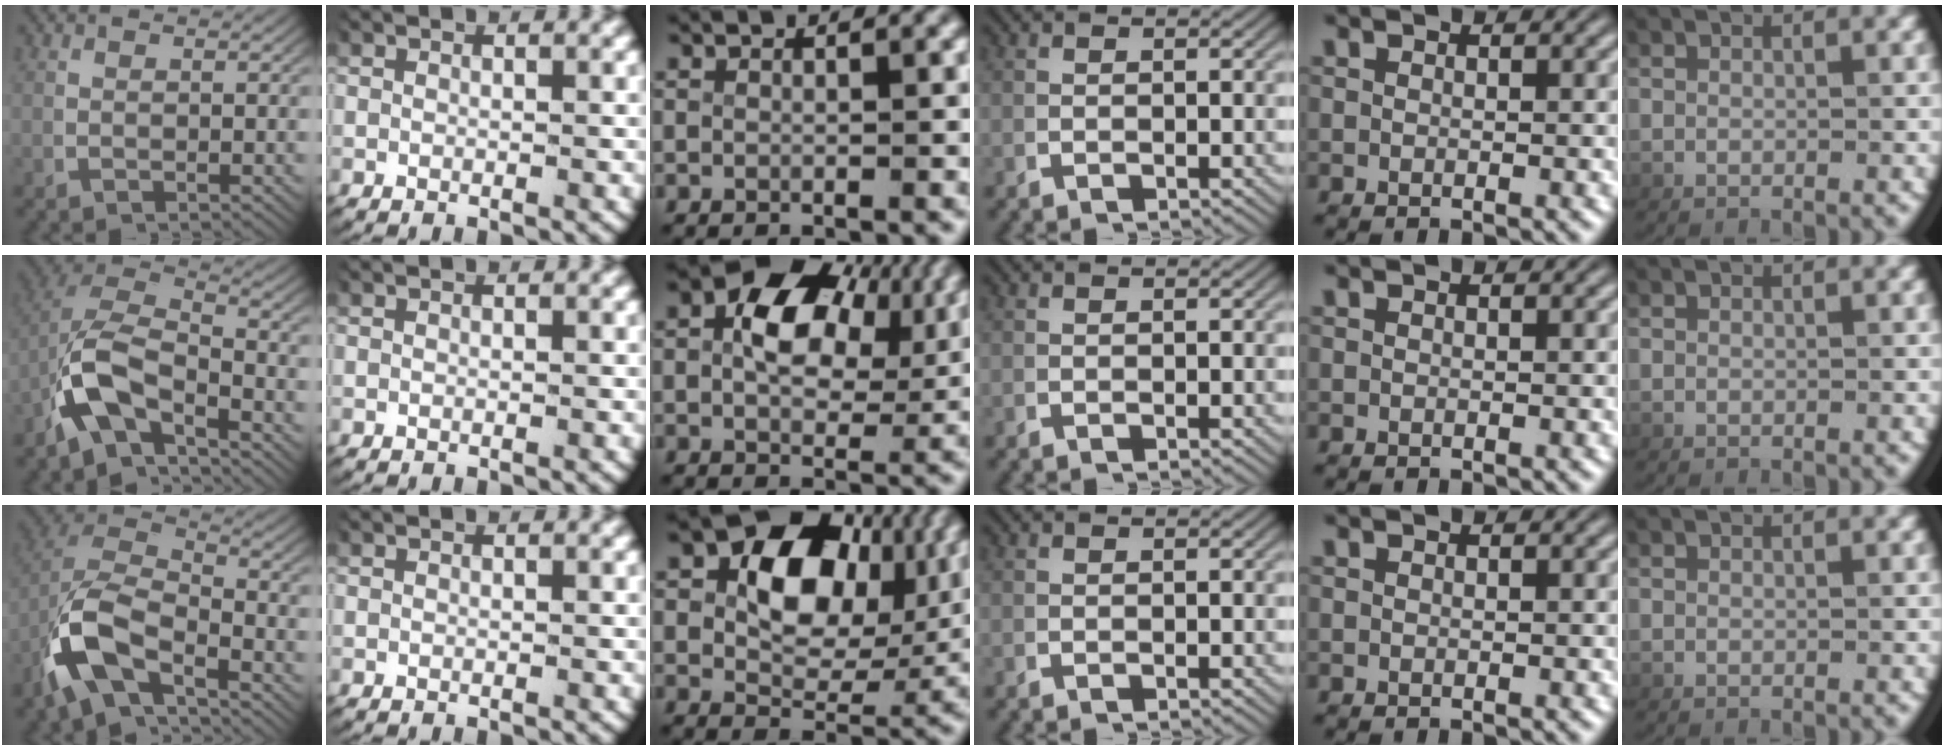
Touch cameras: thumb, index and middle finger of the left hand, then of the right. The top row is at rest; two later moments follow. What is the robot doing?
{"motion": "lift_and_place", "object": "fork"}